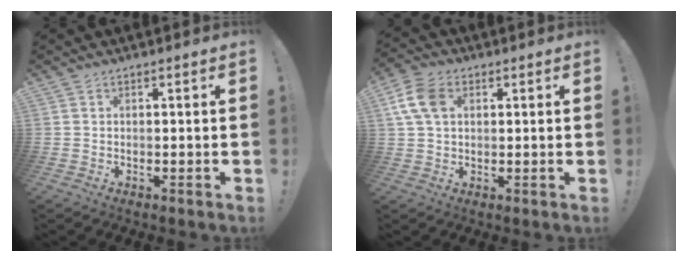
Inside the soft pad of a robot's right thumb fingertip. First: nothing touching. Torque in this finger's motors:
{"motor_torque": [0.79, 0.79, 0.18, -0.16, 0.02]}